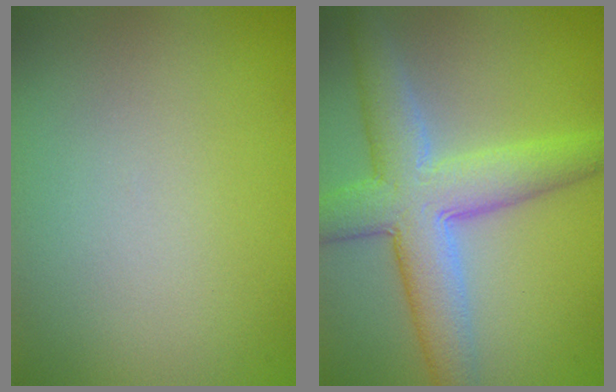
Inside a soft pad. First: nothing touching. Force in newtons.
{"total": 7.2, "press": 7.2, "slide": 0.2}